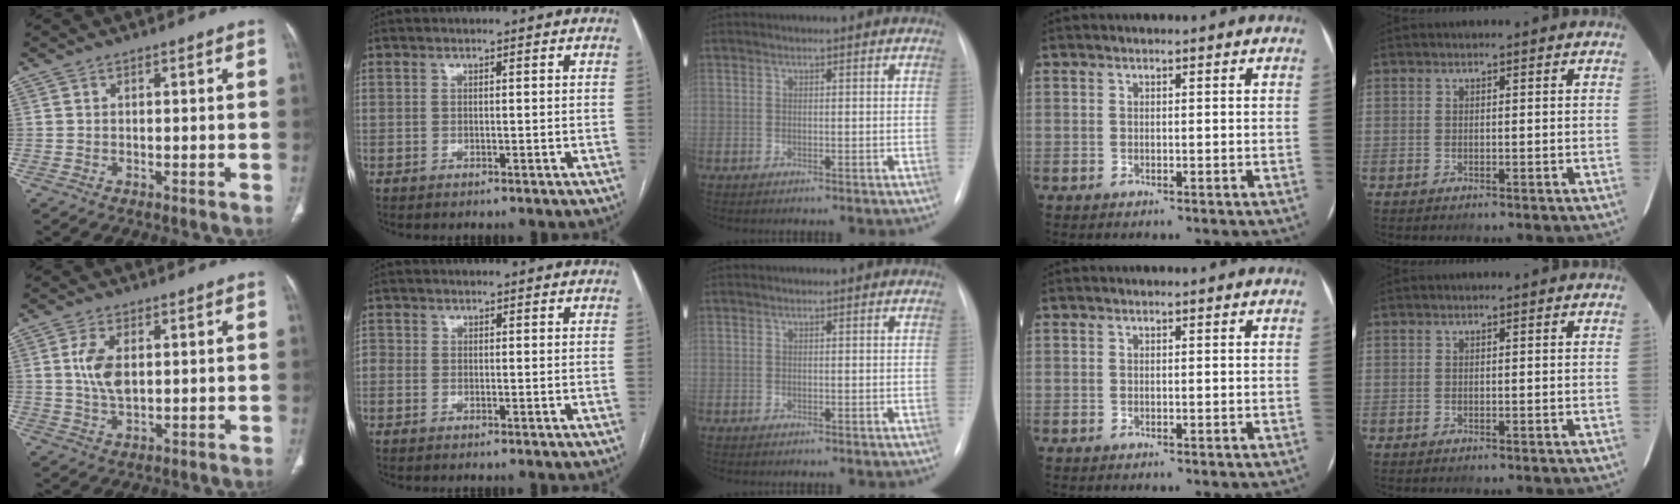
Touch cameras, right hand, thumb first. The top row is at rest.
{"thumb": {"total": 6.6, "force": [1.2, 3.5, 5.4], "torque": [-0.111, -0.005, 0.024]}, "index": {"total": 1.2, "force": [-0.3, 0.9, 0.8], "torque": [-0.019, 0.005, -0.007]}}